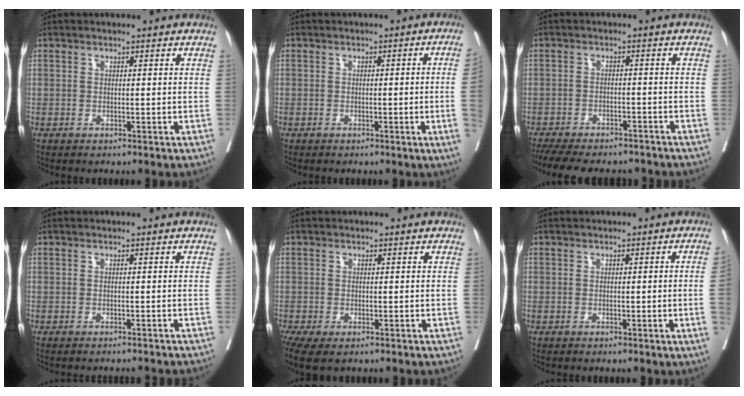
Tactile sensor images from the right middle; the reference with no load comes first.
{"total": 5.3, "force": [-0.9, -1.1, 5.1], "torque": [-0.063, -0.002, -0.011]}
{"total": 15.1, "force": [-13.2, 4.4, 6.0], "torque": [-0.135, -0.010, -0.178]}
{"total": 4.5, "force": [-4.4, 0.0, 1.2], "torque": [-0.018, -0.013, -0.049]}
{"total": 6.7, "force": [-4.2, 2.9, 4.4], "torque": [-0.102, -0.020, -0.066]}
{"total": 3.1, "force": [-0.5, -0.7, 3.0], "torque": [-0.042, -0.003, -0.003]}